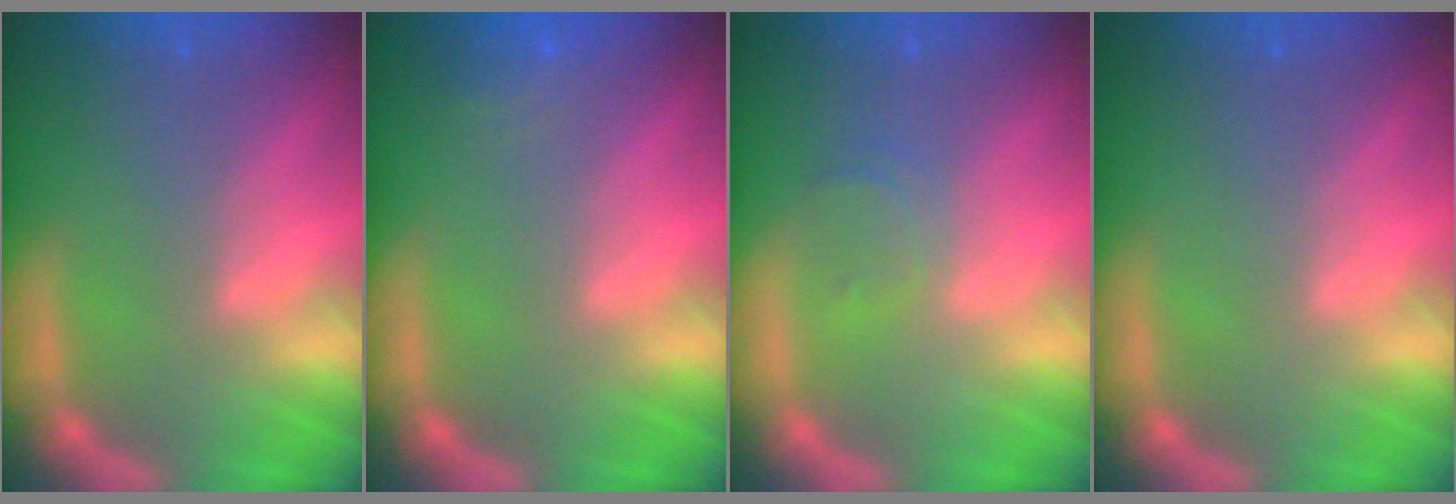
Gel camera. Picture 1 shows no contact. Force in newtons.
{"total": 1.9}
{"total": 1.9}
{"total": 0.0}